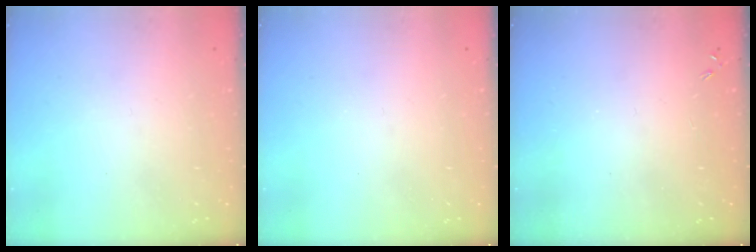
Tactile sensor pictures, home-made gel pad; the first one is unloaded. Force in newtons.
{"total": 0.0}
{"total": 0.0}